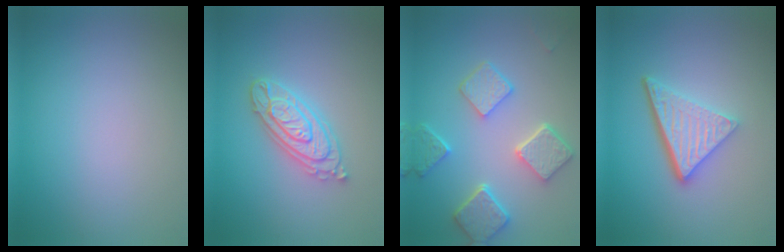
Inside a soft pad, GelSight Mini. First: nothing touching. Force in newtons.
{"total": 4.3, "press": 4.2, "slide": 0.7}
{"total": 5.8, "press": 4.5, "slide": 3.6}
{"total": 5.3, "press": 3.6, "slide": 3.9}